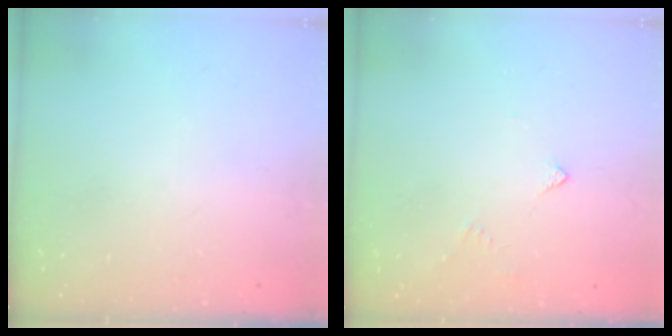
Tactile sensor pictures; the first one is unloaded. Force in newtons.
{"total": 4.0, "press": 3.9, "slide": 0.6}